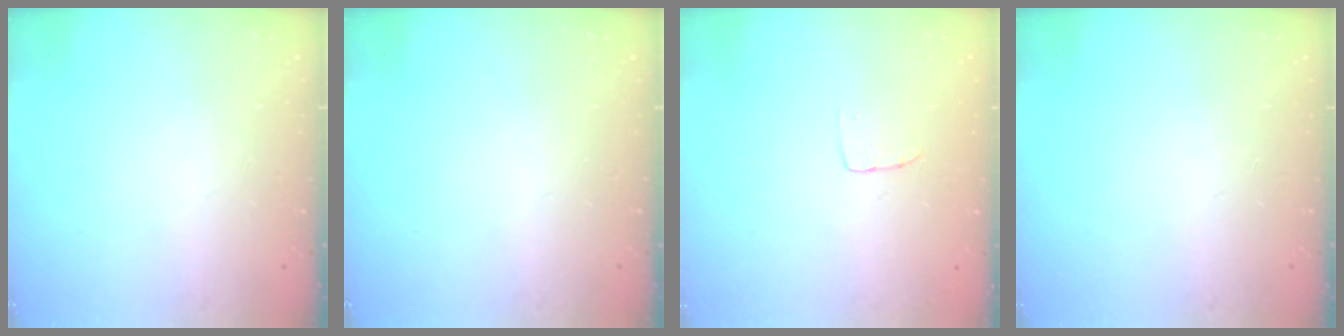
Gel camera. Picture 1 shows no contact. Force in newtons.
{"total": 0.0}
{"total": 2.9, "press": 2.9, "slide": 0.1}
{"total": 0.0}